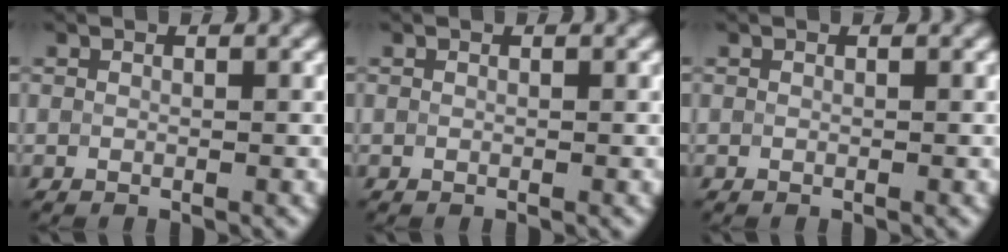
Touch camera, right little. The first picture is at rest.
{"total": 0.0}
{"total": 0.0}